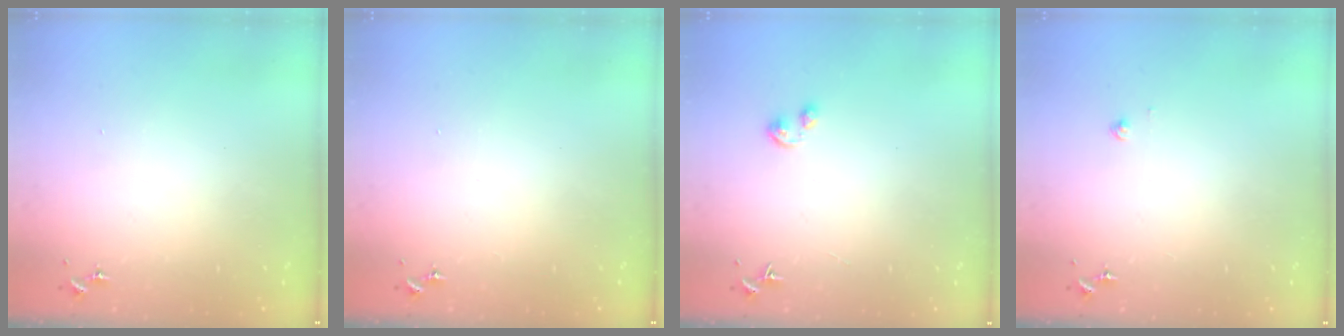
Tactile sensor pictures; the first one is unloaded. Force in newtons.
{"total": 0.0}
{"total": 2.9, "press": 2.9, "slide": 0.5}
{"total": 1.9, "press": 1.9, "slide": 0.1}